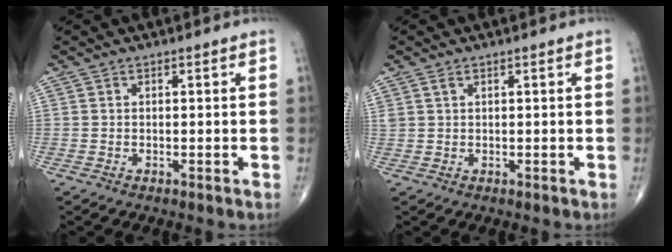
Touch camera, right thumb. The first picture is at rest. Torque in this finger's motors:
{"motor_torque": [0.07, 0.01, 0.12, 0.07, -0.02]}